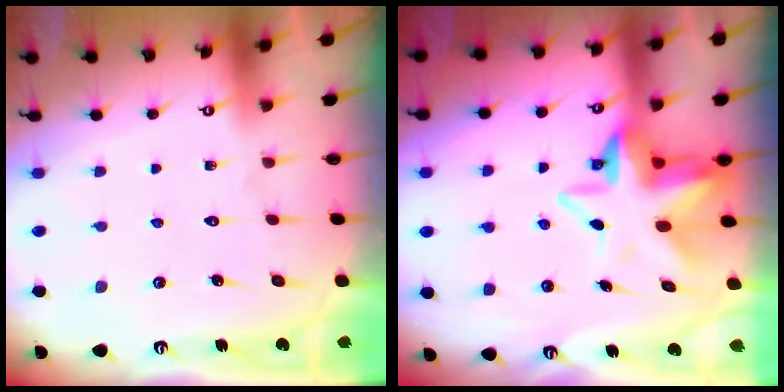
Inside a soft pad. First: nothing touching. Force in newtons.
{"total": 9.6, "press": 9.5, "slide": 1.6}